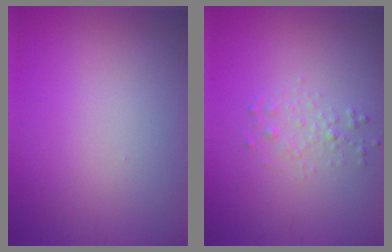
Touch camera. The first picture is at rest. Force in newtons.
{"total": 1.2, "press": 1.2, "slide": 0.0}